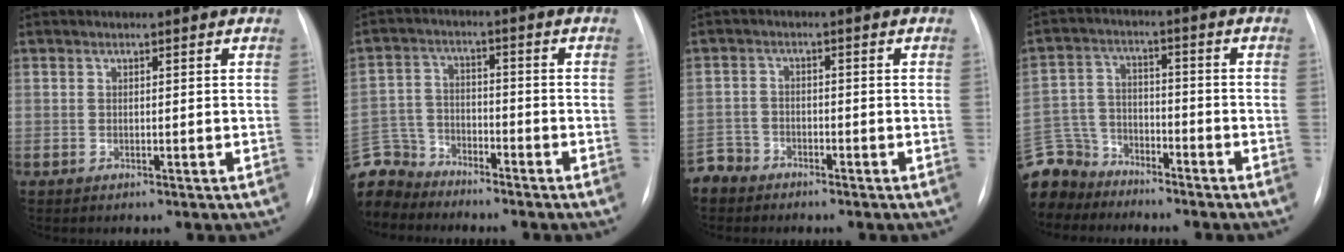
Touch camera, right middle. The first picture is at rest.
{"total": 9.5, "force": [-8.8, 3.6, 0.1], "torque": [-0.016, 0.012, -0.173]}
{"total": 3.5, "force": [-3.0, 1.7, -0.6], "torque": [0.014, 0.002, -0.060]}
{"total": 10.6, "force": [-9.5, 4.7, 0.5], "torque": [-0.028, 0.014, -0.180]}